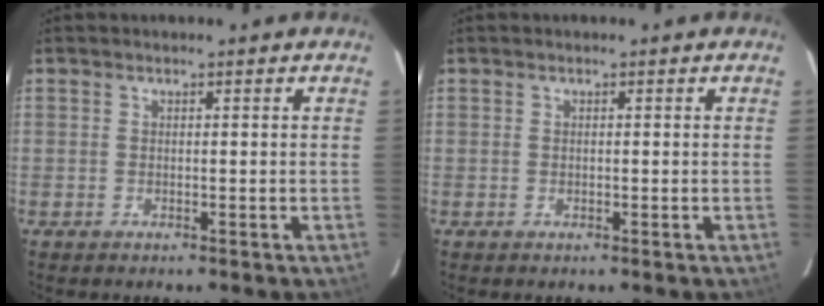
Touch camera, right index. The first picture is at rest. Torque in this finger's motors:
{"motor_torque": [-0.09, -0.01, -0.01, 0.00]}